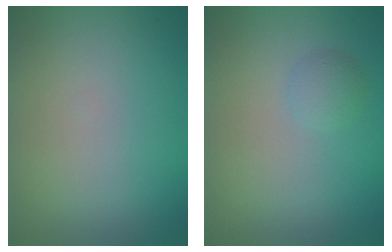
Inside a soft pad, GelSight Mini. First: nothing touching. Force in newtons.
{"total": 1.3, "press": 1.3, "slide": 0.1}